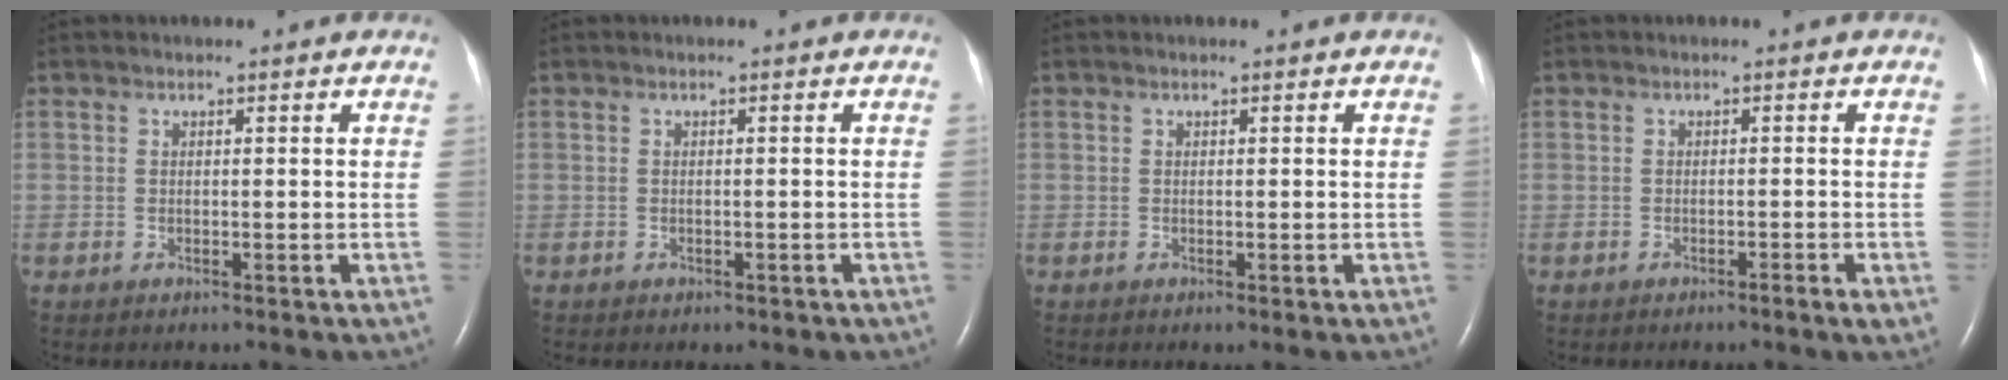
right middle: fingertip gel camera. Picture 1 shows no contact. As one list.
[{"total": 0.6, "force": [-0.3, 0.4, 0.2], "torque": [-0.005, 0.001, -0.001]}, {"total": 0.0}, {"total": 1.3, "force": [-0.7, -0.2, 1.0], "torque": [-0.017, -0.001, -0.011]}]